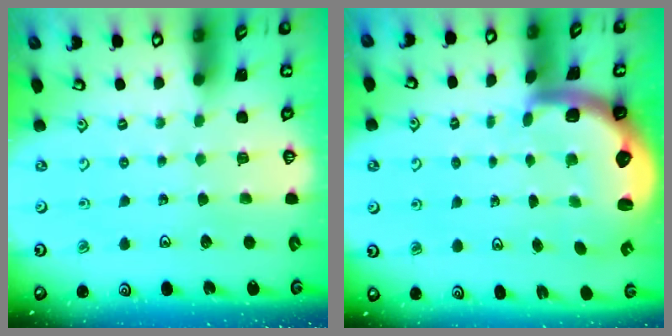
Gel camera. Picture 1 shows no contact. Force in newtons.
{"total": 2.9, "press": 2.6, "slide": 1.4}